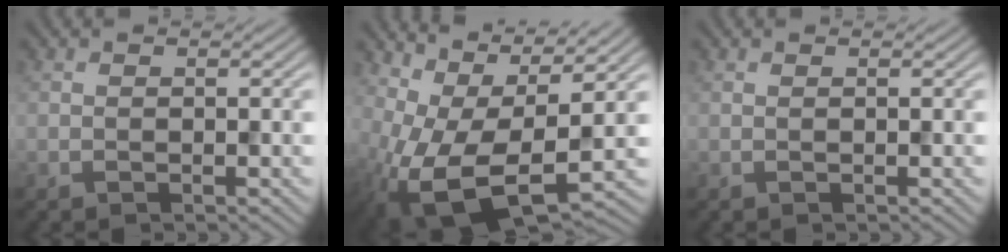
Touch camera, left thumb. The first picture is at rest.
{"total": 13.4, "force": [0.1, 6.7, 11.6], "torque": [-0.235, -0.022, 0.018]}
{"total": 0.0}